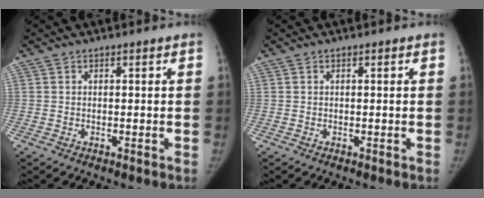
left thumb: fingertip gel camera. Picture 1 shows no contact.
{"total": 0.0}